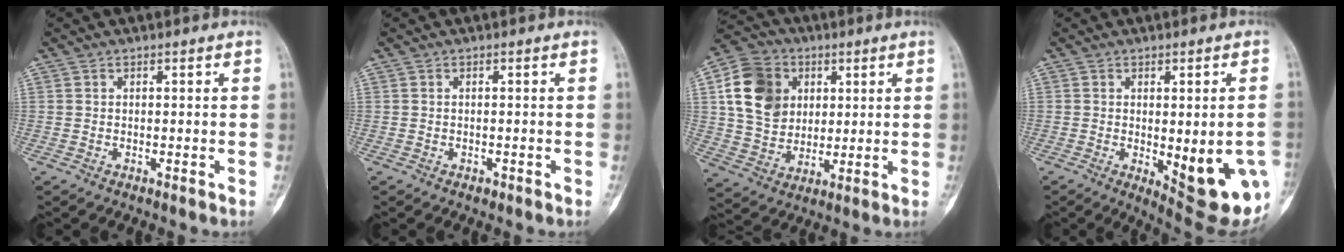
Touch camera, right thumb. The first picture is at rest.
{"total": 0.7, "force": [-0.4, 0.4, 0.3], "torque": [-0.003, 0.001, -0.005]}
{"total": 15.0, "force": [4.0, 12.1, 7.9], "torque": [-0.123, -0.001, 0.073]}
{"total": 15.8, "force": [-3.5, 5.2, 14.5], "torque": [-0.148, -0.010, -0.020]}